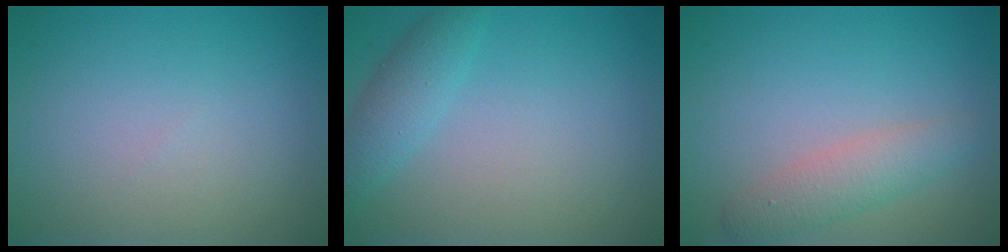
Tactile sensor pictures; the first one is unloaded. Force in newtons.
{"total": 2.6, "press": 2.6, "slide": 0.1}
{"total": 2.8, "press": 2.8, "slide": 0.1}